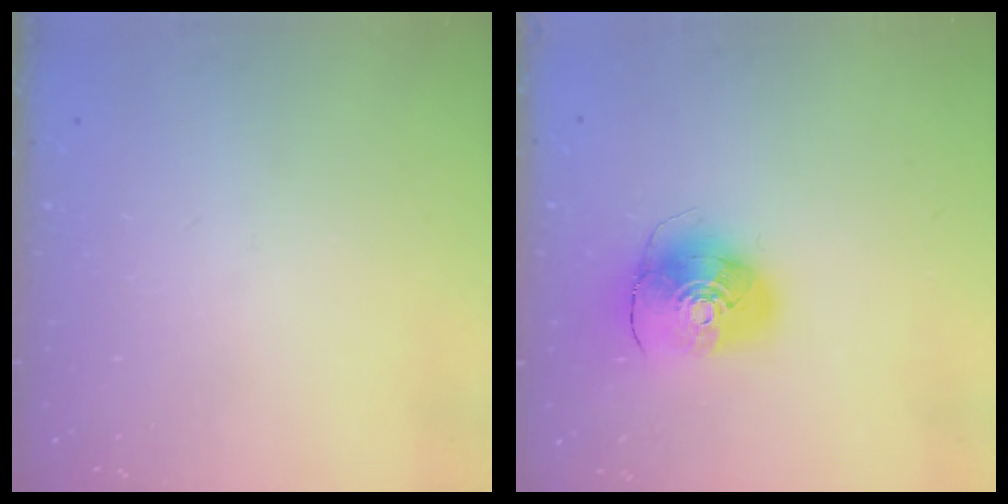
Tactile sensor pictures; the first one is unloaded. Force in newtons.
{"total": 9.6, "press": 9.6, "slide": 1.2}